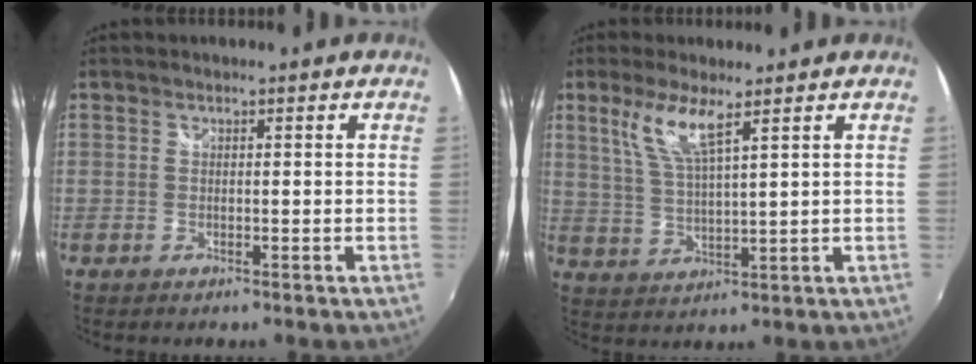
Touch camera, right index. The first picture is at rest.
{"total": 7.0, "force": [4.1, 0.9, 5.6], "torque": [-0.119, -0.004, 0.086]}